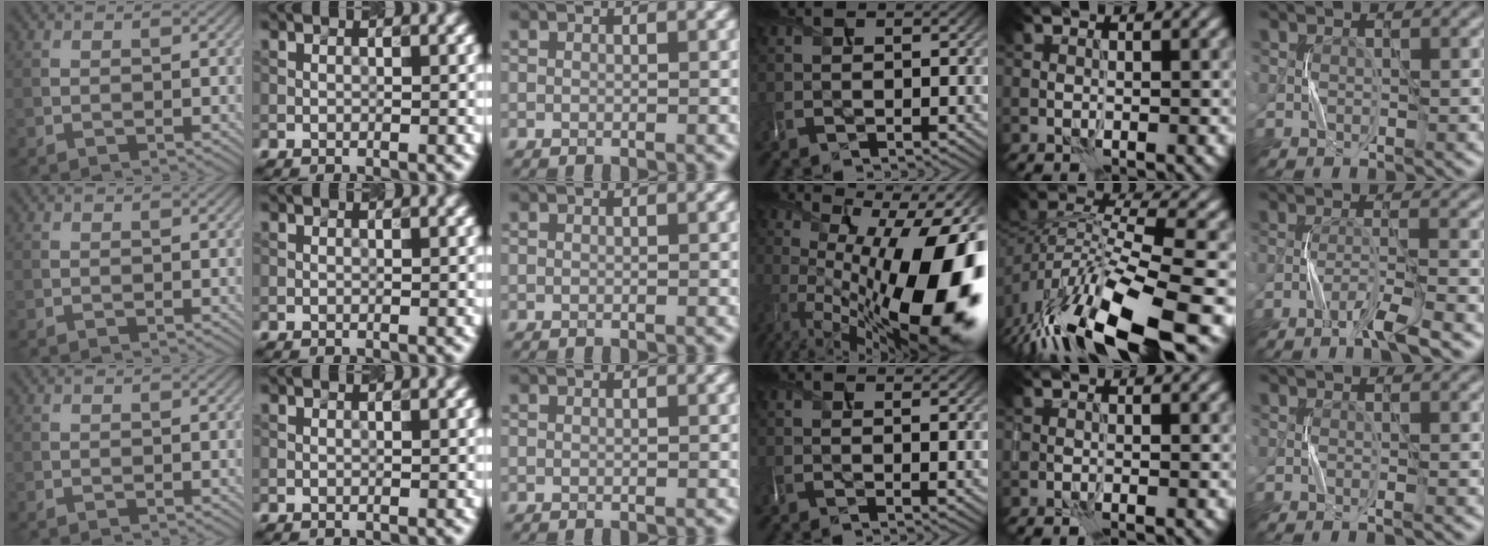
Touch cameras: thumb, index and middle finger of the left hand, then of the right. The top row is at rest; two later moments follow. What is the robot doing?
{"motion": "press", "object": "grip strengthener"}